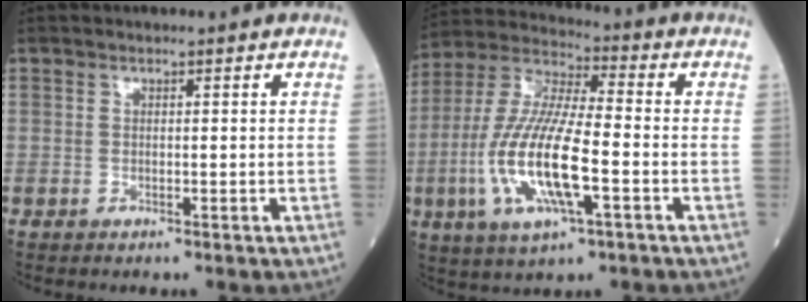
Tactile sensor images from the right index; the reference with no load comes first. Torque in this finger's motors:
{"motor_torque": [1.74, -0.40, 1.05, 0.21]}